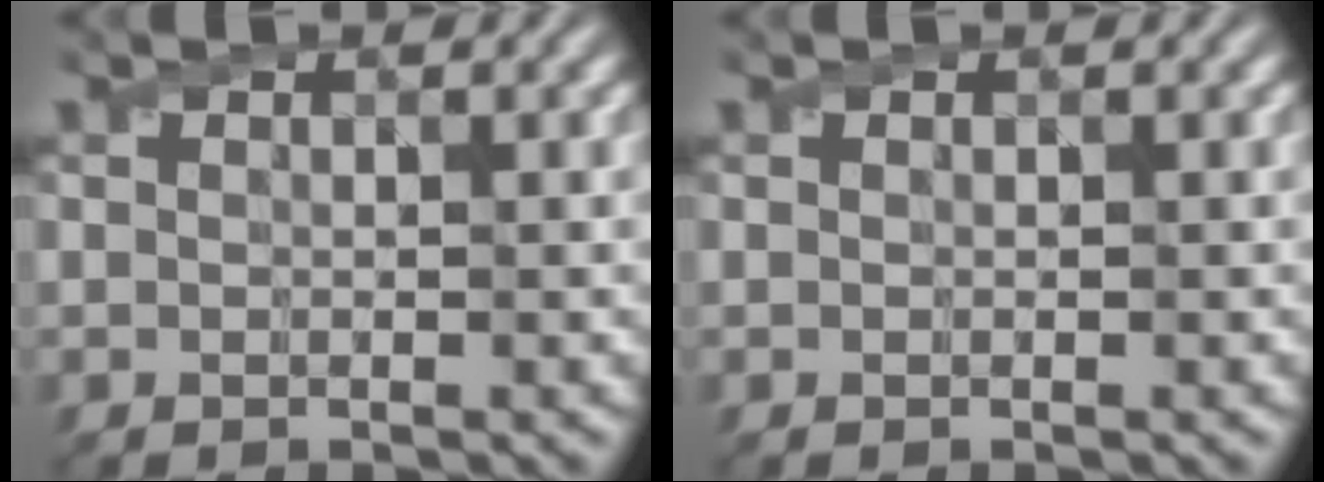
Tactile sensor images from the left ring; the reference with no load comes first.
{"total": 0.0}